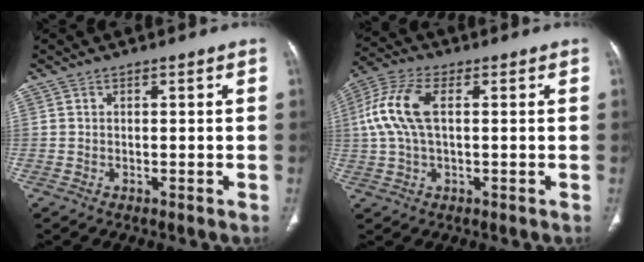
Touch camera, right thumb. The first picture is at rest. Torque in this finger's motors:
{"motor_torque": [0.20, 0.74, 0.36, -0.35, 0.31]}